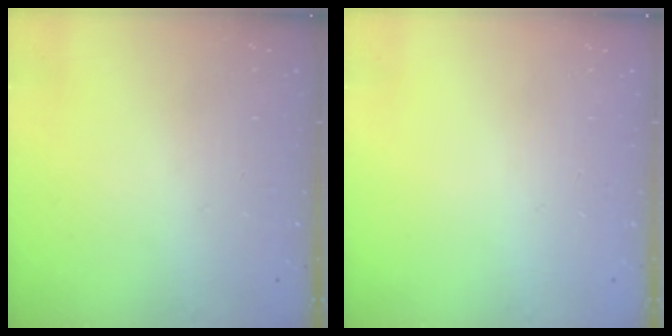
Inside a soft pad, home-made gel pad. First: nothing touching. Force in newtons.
{"total": 0.0}